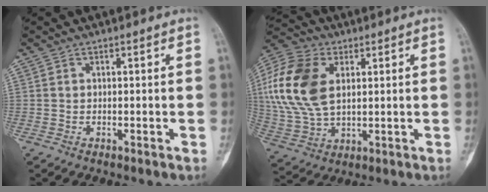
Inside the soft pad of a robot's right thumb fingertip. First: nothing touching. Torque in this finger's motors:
{"motor_torque": [0.90, 1.76, 1.15, 0.17, 0.34]}